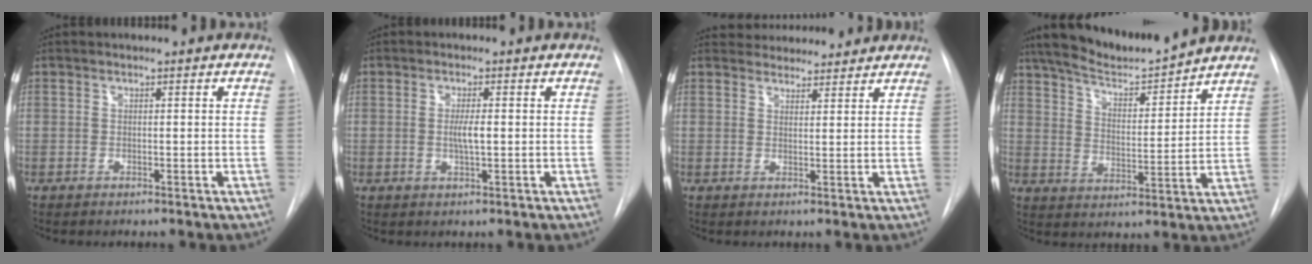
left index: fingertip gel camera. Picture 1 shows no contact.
{"total": 2.4, "force": [0.0, 0.3, 2.4], "torque": [-0.047, -0.002, 0.000]}
{"total": 7.7, "force": [7.3, 2.2, 0.9], "torque": [0.000, 0.024, 0.093]}
{"total": 13.8, "force": [12.6, 1.2, 5.3], "torque": [-0.091, -0.002, 0.205]}